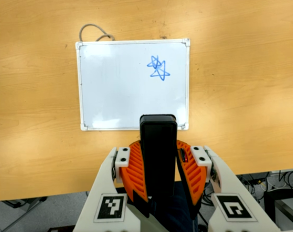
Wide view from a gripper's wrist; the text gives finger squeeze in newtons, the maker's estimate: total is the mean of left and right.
{"total": 9.7, "left": 8.0, "right": 11.3}